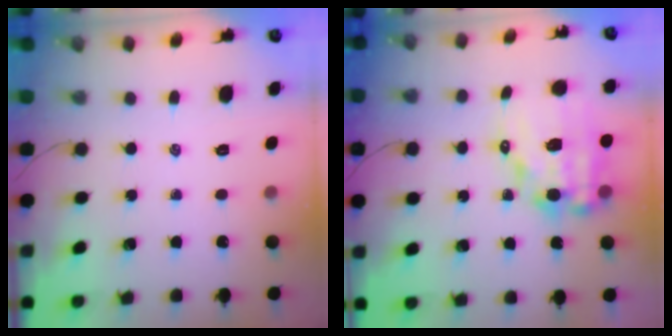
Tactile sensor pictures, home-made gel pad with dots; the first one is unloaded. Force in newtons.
{"total": 14.5, "press": 14.1, "slide": 3.5}